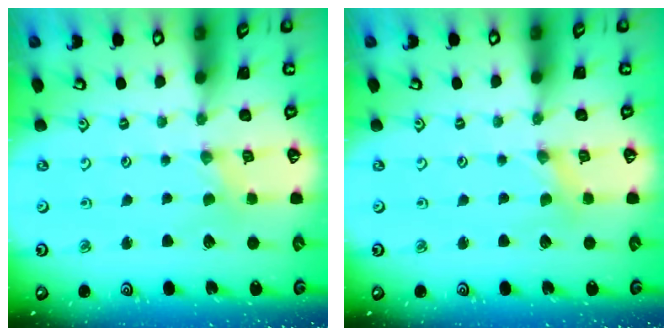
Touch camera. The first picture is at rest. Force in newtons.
{"total": 0.0}